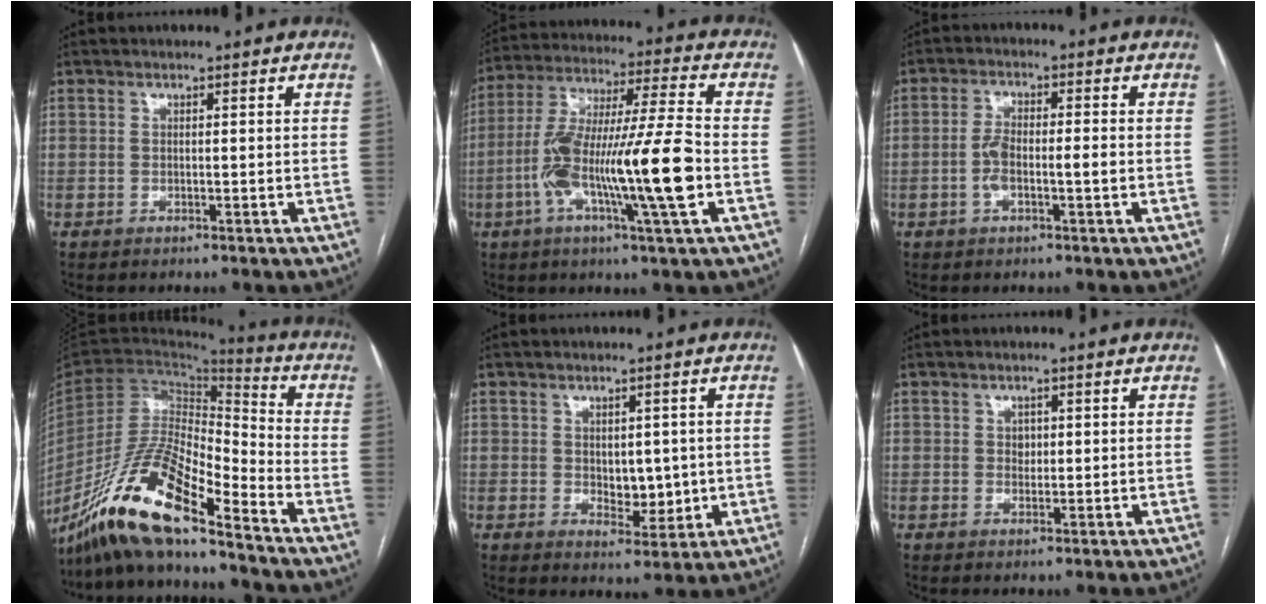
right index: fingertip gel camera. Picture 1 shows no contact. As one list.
[{"total": 18.2, "force": [-4.5, 0.4, 17.6], "torque": [-0.332, -0.001, -0.083]}, {"total": 4.6, "force": [-1.0, 1.3, 4.3], "torque": [-0.086, 0.016, -0.015]}, {"total": 18.1, "force": [-13.5, 2.4, 11.7], "torque": [-0.235, -0.018, -0.256]}, {"total": 5.1, "force": [0.2, 2.9, 4.2], "torque": [-0.051, -0.002, 0.015]}, {"total": 1.4, "force": [0.4, 1.2, 0.8], "torque": [-0.008, 0.000, 0.006]}]